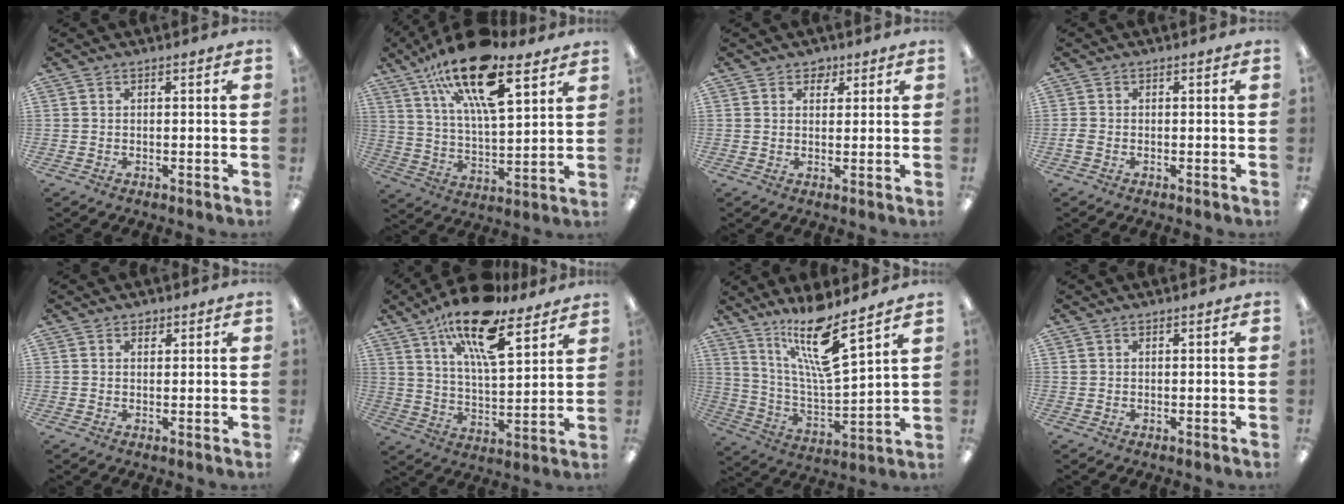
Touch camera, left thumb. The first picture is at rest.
{"total": 21.2, "force": [13.2, 7.6, 14.7], "torque": [-0.244, -0.066, 0.221]}
{"total": 2.6, "force": [1.9, 1.8, 0.5], "torque": [0.003, -0.005, 0.033]}
{"total": 1.1, "force": [-0.4, 0.7, 0.8], "torque": [-0.014, 0.000, -0.006]}
{"total": 1.5, "force": [1.2, 0.9, 0.3], "torque": [0.002, -0.003, 0.021]}
{"total": 18.3, "force": [12.7, 6.1, 11.6], "torque": [-0.197, -0.068, 0.213]}
{"total": 16.3, "force": [11.8, 2.9, 10.8], "torque": [-0.208, -0.071, 0.197]}
{"total": 0.7, "force": [0.5, 0.5, 0.1], "torque": [-0.002, 0.001, 0.010]}